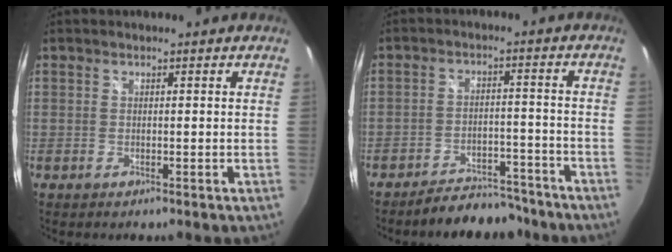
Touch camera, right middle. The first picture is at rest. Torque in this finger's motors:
{"motor_torque": [0.93, -1.20, 0.10, 0.04]}